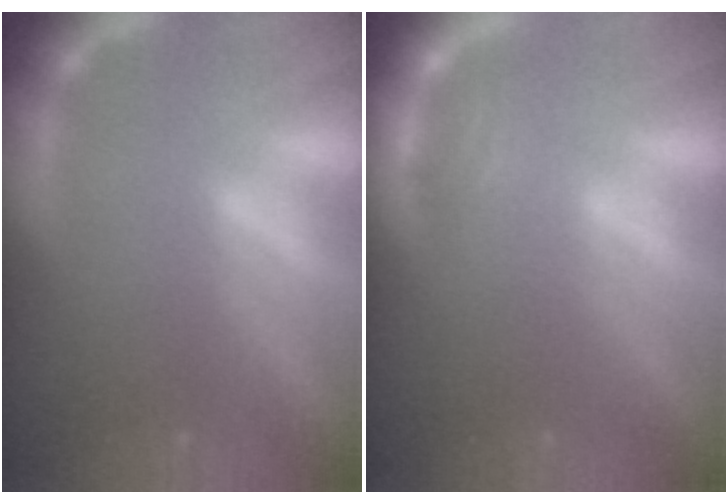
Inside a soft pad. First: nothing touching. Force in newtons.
{"total": 2.0}